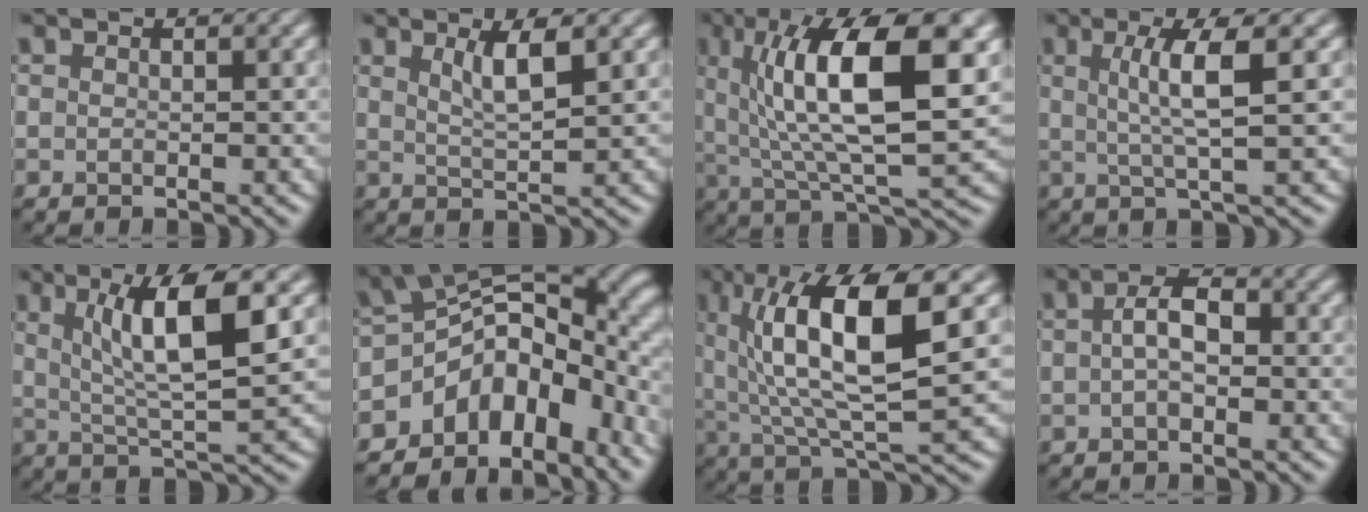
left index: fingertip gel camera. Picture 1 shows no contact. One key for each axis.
{"total": 3.1, "fx": 1.4, "fy": 0.7, "fz": 2.7, "tx": -0.042, "ty": -0.003, "tz": 0.028}
{"total": 12.4, "fx": 3.6, "fy": 3.7, "fz": 11.3, "tx": -0.180, "ty": 0.005, "tz": 0.063}
{"total": 4.8, "fx": 1.2, "fy": 0.8, "fz": 4.5, "tx": -0.079, "ty": 0.001, "tz": 0.023}
{"total": 8.1, "fx": 2.5, "fy": 1.7, "fz": 7.5, "tx": -0.119, "ty": -0.001, "tz": 0.046}
{"total": 12.1, "fx": -5.4, "fy": 8.1, "fz": 7.2, "tx": -0.104, "ty": -0.006, "tz": -0.090}
{"total": 11.1, "fx": 3.1, "fy": 2.8, "fz": 10.3, "tx": -0.171, "ty": 0.001, "tz": 0.060}
{"total": 3.2, "fx": 0.0, "fy": 1.6, "fz": 2.8, "tx": -0.054, "ty": 0.007, "tz": -0.006}